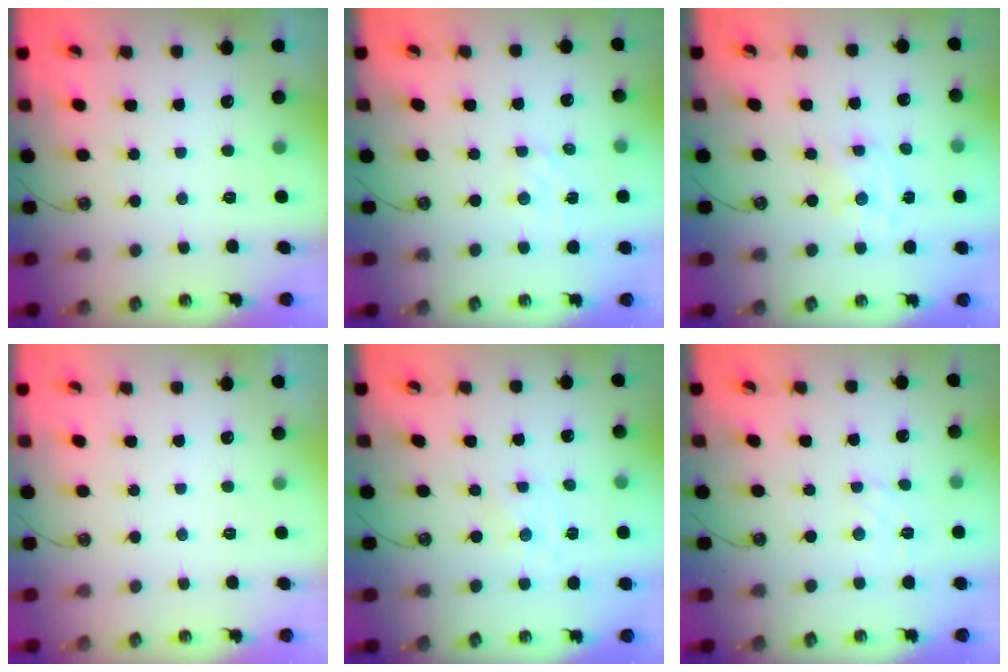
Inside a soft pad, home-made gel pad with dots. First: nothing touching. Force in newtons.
{"total": 3.2, "press": 3.2, "slide": 0.5}
{"total": 1.0, "press": 1.0, "slide": 0.2}
{"total": 0.0}
{"total": 0.0}
{"total": 2.9, "press": 2.8, "slide": 0.5}